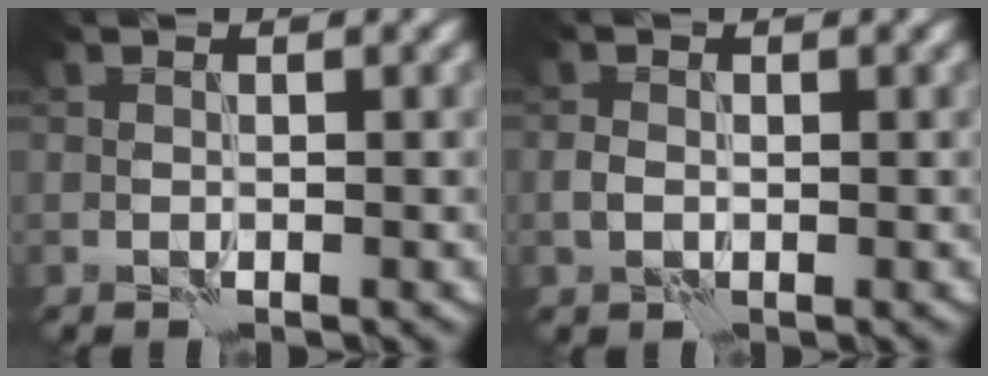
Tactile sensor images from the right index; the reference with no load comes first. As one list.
[{"total": 1.1, "force": [-0.5, 0.7, 0.7], "torque": [-0.017, 0.004, -0.012]}]